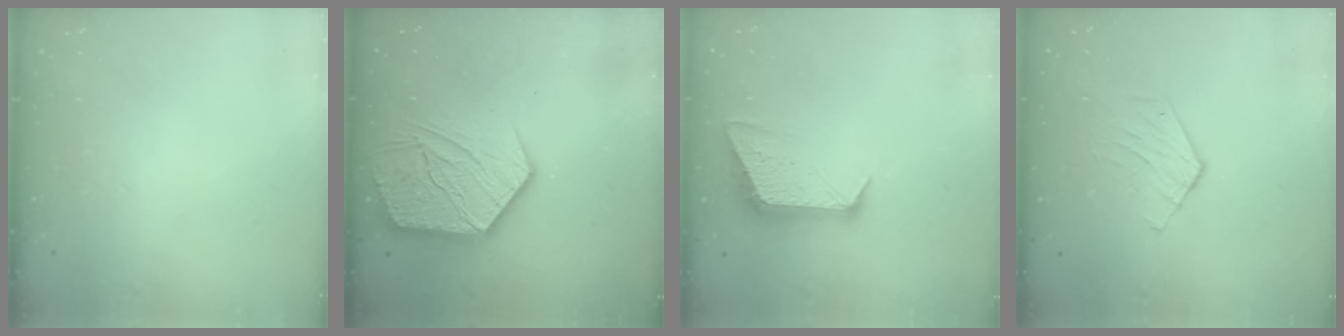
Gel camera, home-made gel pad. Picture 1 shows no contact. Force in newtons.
{"total": 16.2, "press": 16.1, "slide": 1.1}
{"total": 10.3, "press": 10.3, "slide": 0.4}
{"total": 4.1, "press": 4.1, "slide": 0.4}